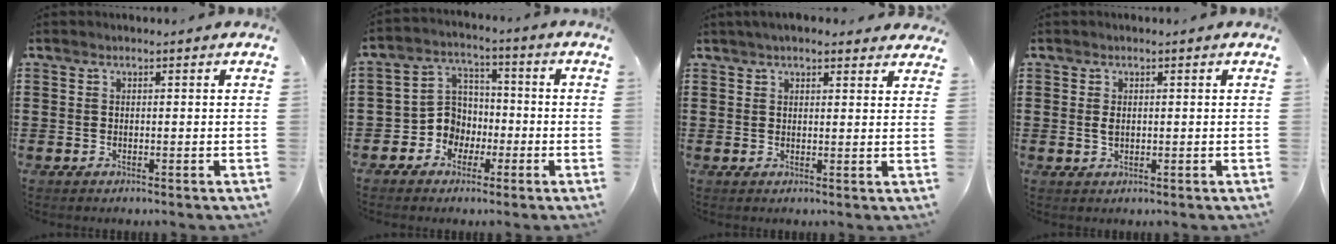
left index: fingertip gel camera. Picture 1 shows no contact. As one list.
[{"total": 6.6, "force": [-2.2, 5.9, 2.0], "torque": [-0.074, 0.007, -0.048]}, {"total": 3.3, "force": [2.8, 0.8, 1.5], "torque": [-0.036, 0.003, 0.051]}, {"total": 1.4, "force": [0.1, 0.8, 1.1], "torque": [-0.026, 0.005, 0.001]}]